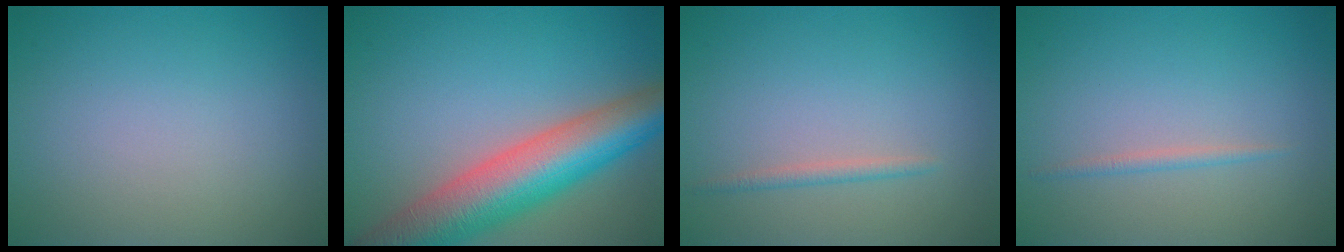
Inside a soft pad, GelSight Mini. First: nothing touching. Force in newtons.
{"total": 10.2, "press": 10.2, "slide": 0.5}
{"total": 1.1, "press": 1.1, "slide": 0.0}
{"total": 0.9, "press": 0.9, "slide": 0.0}